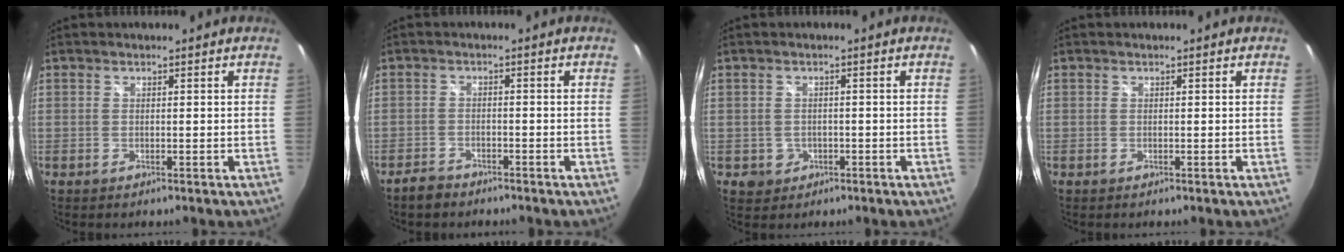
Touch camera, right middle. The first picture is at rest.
{"total": 3.2, "force": [-2.7, 1.5, 0.7], "torque": [-0.029, 0.003, -0.049]}
{"total": 3.2, "force": [-0.8, 3.1, 0.7], "torque": [-0.021, 0.001, -0.005]}
{"total": 0.0}